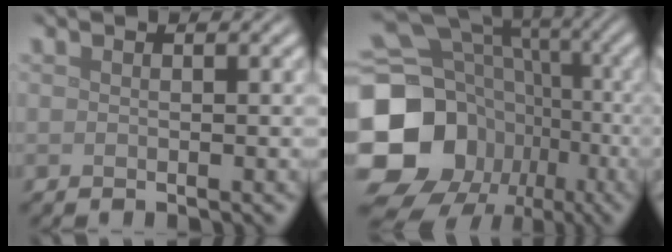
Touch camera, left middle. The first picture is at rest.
{"total": 22.3, "force": [-6.6, 19.5, 8.6], "torque": [-0.178, -0.025, -0.142]}